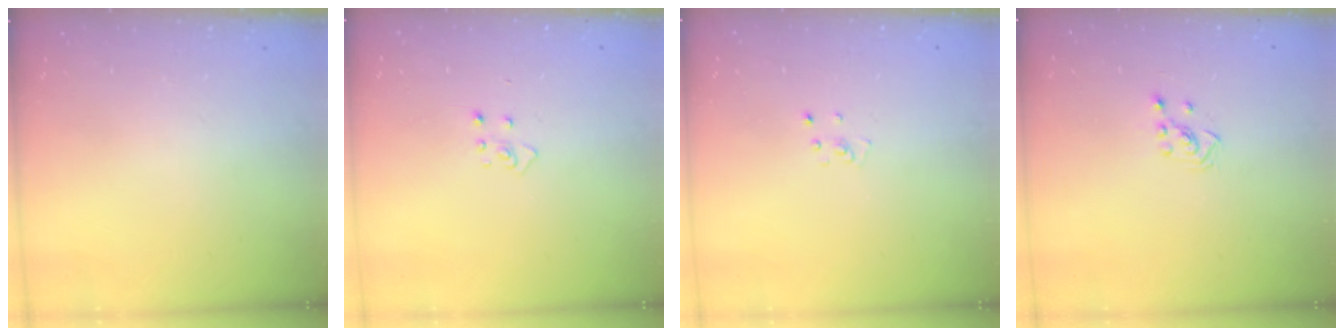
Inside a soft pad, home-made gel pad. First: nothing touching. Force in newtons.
{"total": 3.7, "press": 3.6, "slide": 0.3}
{"total": 2.6, "press": 2.6, "slide": 0.3}
{"total": 2.3, "press": 2.2, "slide": 0.8}